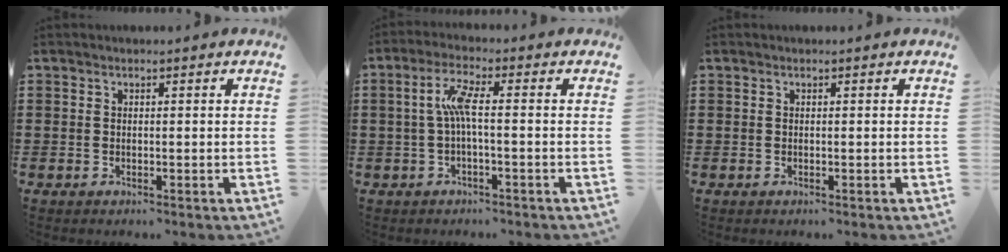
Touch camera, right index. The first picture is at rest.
{"total": 5.1, "force": [-0.3, 0.7, 5.1], "torque": [-0.103, 0.001, -0.012]}
{"total": 0.0}